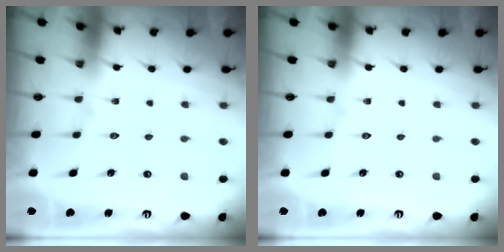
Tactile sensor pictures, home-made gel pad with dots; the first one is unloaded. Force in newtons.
{"total": 0.0}